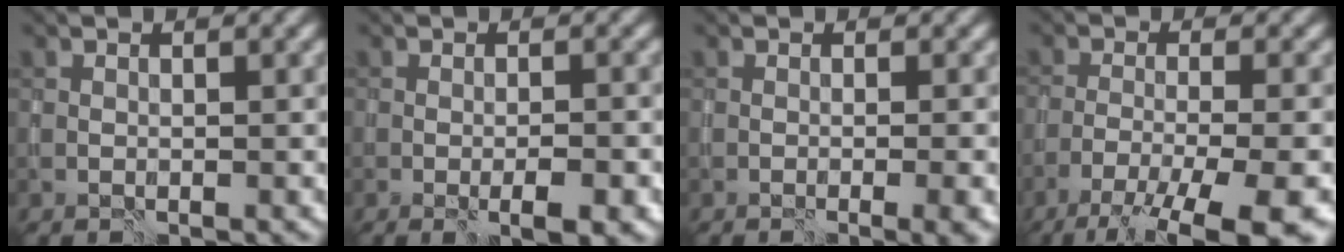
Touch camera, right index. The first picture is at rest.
{"total": 2.3, "force": [-1.1, 0.3, 2.0], "torque": [-0.033, -0.010, -0.013]}
{"total": 2.5, "force": [-0.7, 0.5, 2.3], "torque": [-0.021, -0.002, -0.013]}
{"total": 9.5, "force": [-6.8, 1.8, 6.5], "torque": [-0.104, -0.022, -0.111]}